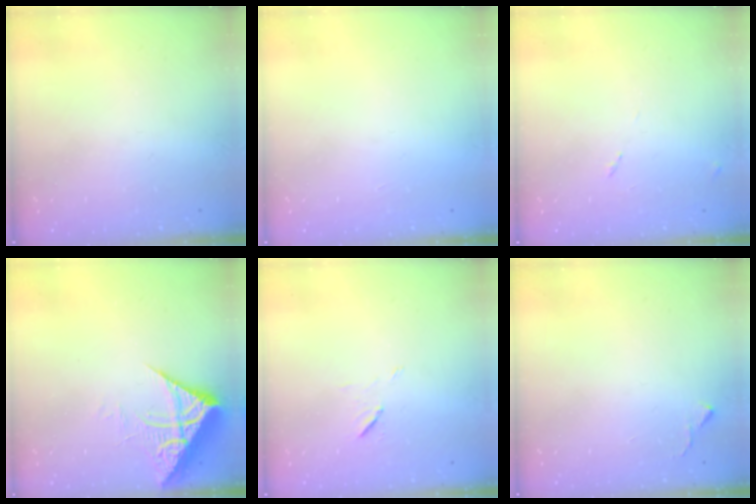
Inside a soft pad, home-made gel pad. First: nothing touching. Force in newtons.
{"total": 1.5, "press": 1.5, "slide": 0.1}
{"total": 7.6, "press": 7.5, "slide": 0.7}
{"total": 7.2, "press": 7.1, "slide": 0.9}
{"total": 6.6, "press": 6.3, "slide": 2.0}
{"total": 5.1, "press": 5.0, "slide": 0.7}